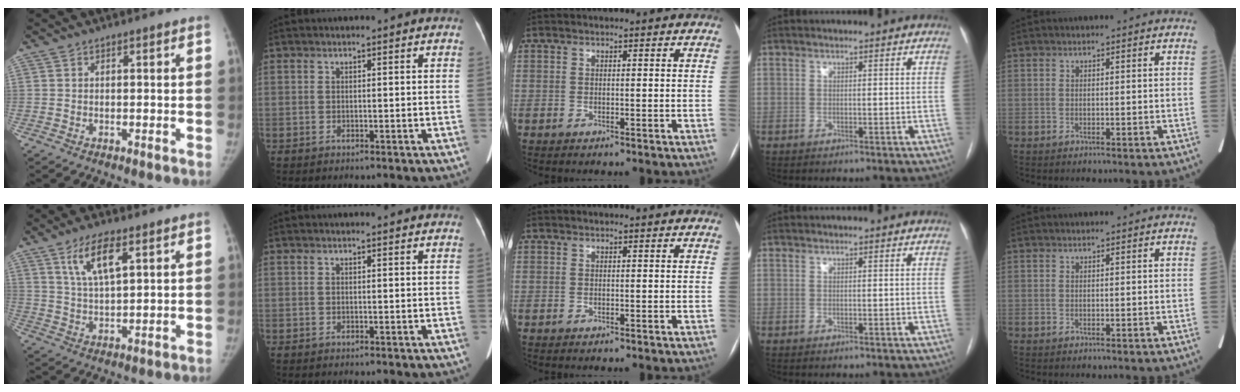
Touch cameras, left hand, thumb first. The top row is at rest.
{"thumb": {"total": 8.6, "force": [4.4, 3.0, 6.8], "torque": [-0.121, -0.018, 0.087]}, "index": {"total": 2.6, "force": [2.6, 0.2, 0.7], "torque": [-0.012, 0.010, 0.023]}}